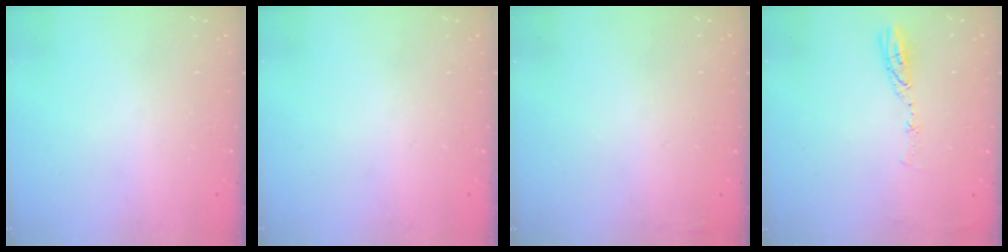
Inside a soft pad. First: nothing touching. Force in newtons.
{"total": 0.0}
{"total": 3.9, "press": 3.6, "slide": 1.5}
{"total": 5.0, "press": 5.0, "slide": 0.6}